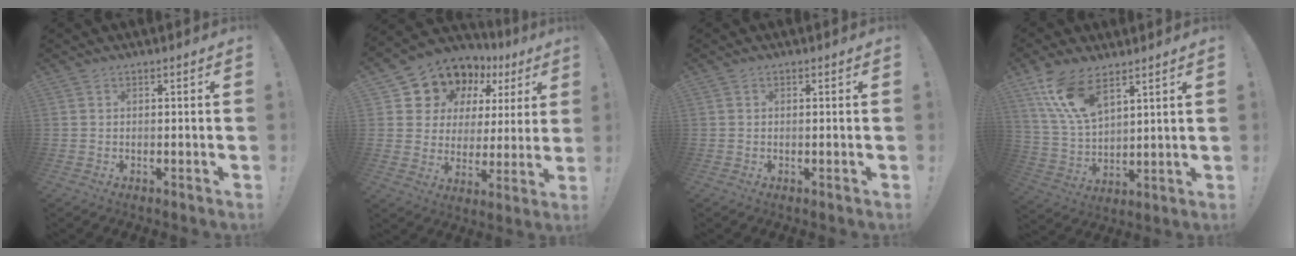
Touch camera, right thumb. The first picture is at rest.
{"total": 10.6, "force": [7.9, 6.7, 2.2], "torque": [-0.038, -0.078, 0.153]}
{"total": 0.0}
{"total": 13.6, "force": [8.8, 6.0, 8.4], "torque": [-0.174, -0.039, 0.167]}